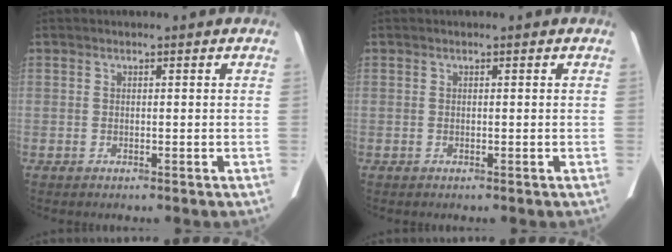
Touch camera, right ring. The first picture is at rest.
{"total": 0.0}